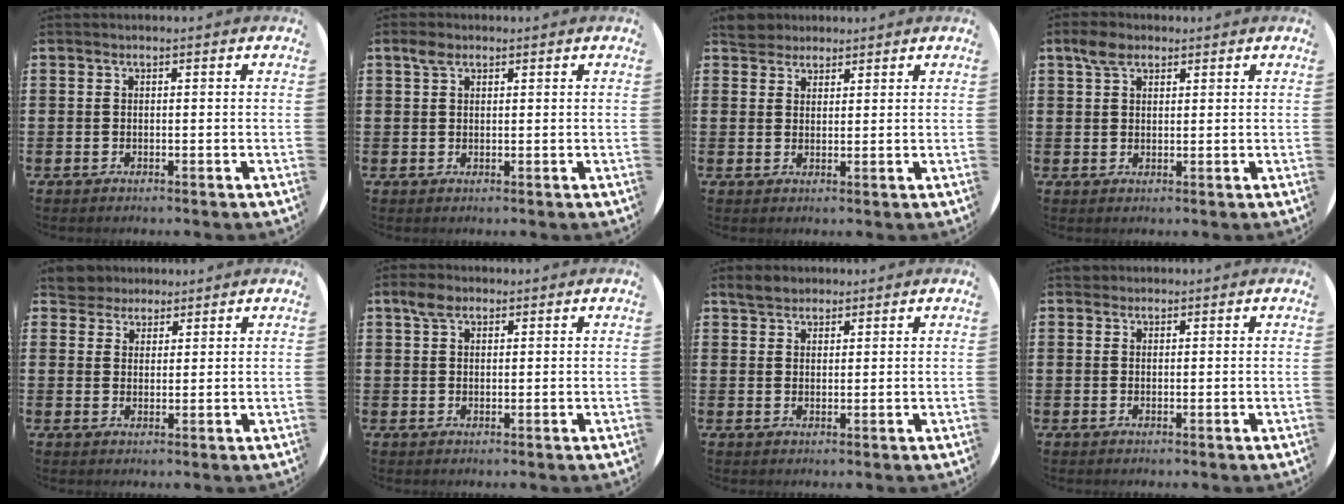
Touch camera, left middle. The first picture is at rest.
{"total": 1.8, "force": [1.2, 1.0, 0.8], "torque": [-0.011, 0.003, 0.021]}
{"total": 3.3, "force": [3.0, 1.2, 0.1], "torque": [-0.003, 0.000, 0.058]}
{"total": 3.2, "force": [2.3, 1.7, 1.4], "torque": [-0.025, 0.003, 0.042]}
{"total": 4.1, "force": [3.7, 1.6, -0.1], "torque": [-0.012, -0.001, 0.073]}
{"total": 2.8, "force": [1.9, 1.5, 1.3], "torque": [-0.022, 0.004, 0.034]}
{"total": 2.5, "force": [2.3, 1.0, 0.3], "torque": [-0.002, 0.003, 0.044]}
{"total": 0.8, "force": [0.7, 0.3, -0.1], "torque": [0.008, -0.001, 0.013]}